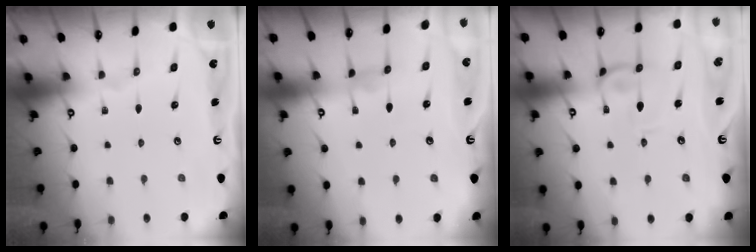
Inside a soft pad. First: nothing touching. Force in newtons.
{"total": 1.4, "press": 1.4, "slide": 0.5}
{"total": 2.7, "press": 2.6, "slide": 0.9}